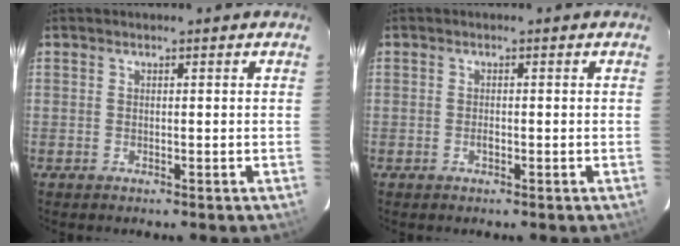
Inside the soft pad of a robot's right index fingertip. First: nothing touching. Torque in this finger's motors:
{"motor_torque": [0.38, 0.30, 0.19, 0.01]}